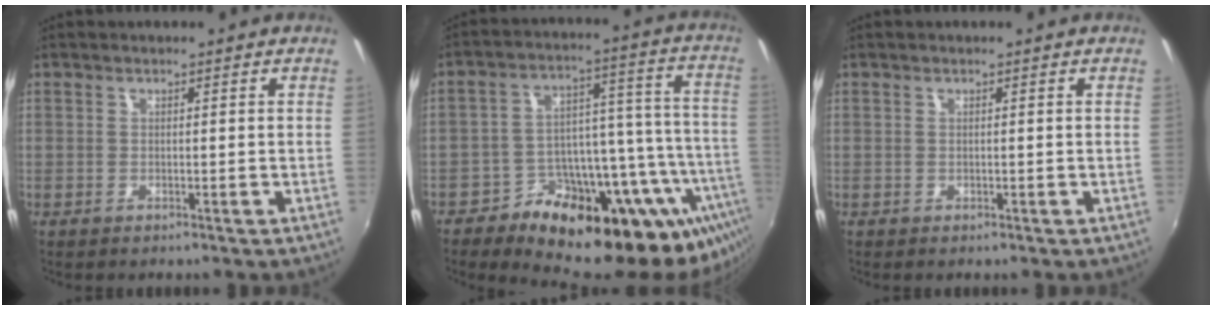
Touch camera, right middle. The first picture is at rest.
{"total": 27.8, "force": [-20.0, 11.3, 15.7], "torque": [-0.193, 0.010, -0.285]}
{"total": 0.0}